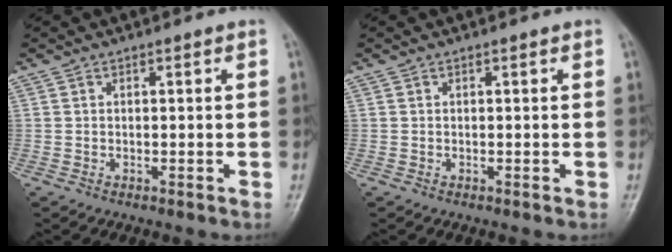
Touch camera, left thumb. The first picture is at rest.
{"total": 0.0}